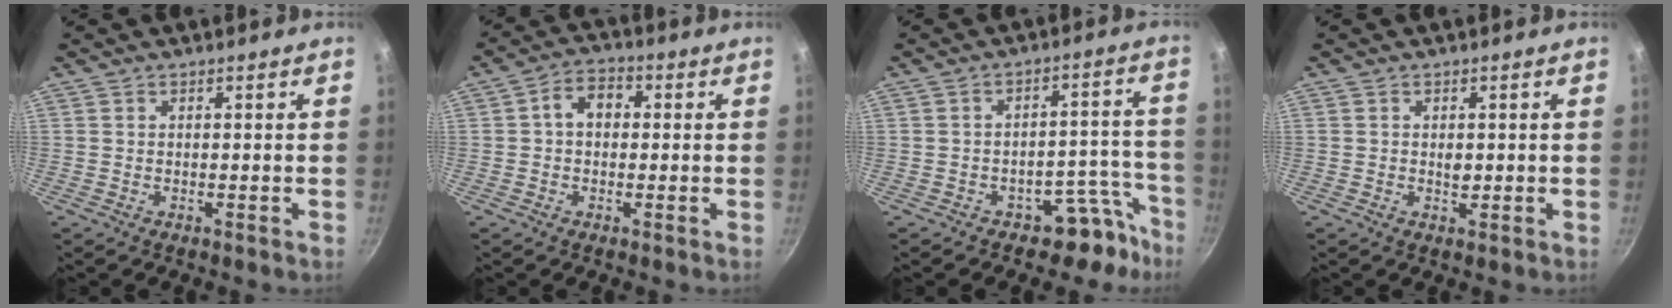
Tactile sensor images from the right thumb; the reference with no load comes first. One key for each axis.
{"total": 5.9, "fx": 0.7, "fy": 4.3, "fz": 3.9, "tx": -0.041, "ty": 0.014, "tz": 0.000}
{"total": 8.4, "fx": -5.9, "fy": 5.1, "fz": 3.1, "tx": 0.042, "ty": 0.074, "tz": -0.069}
{"total": 1.6, "fx": 0.2, "fy": 1.0, "fz": 1.2, "tx": -0.016, "ty": 0.000, "tz": 0.002}